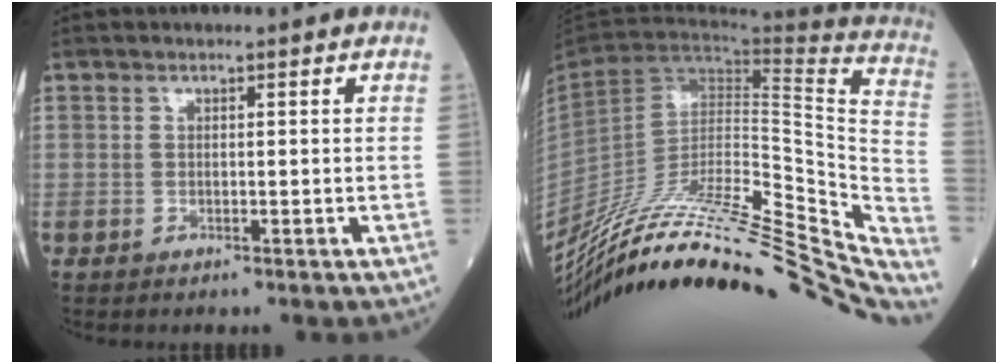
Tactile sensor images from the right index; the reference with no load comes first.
{"total": 38.9, "force": [-32.5, 6.4, 20.4], "torque": [-0.257, -0.039, -0.467]}